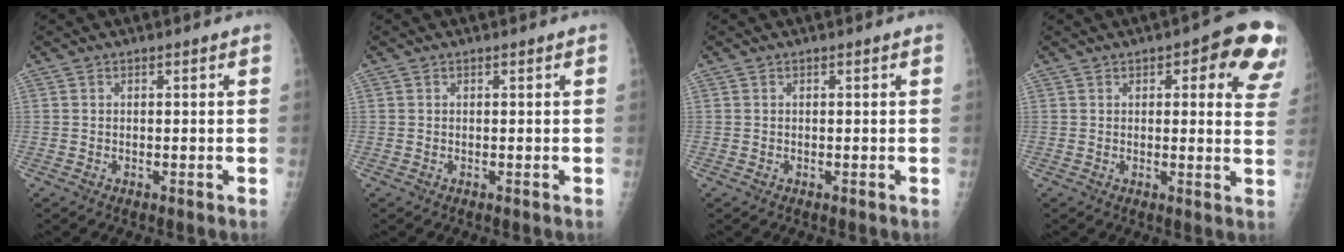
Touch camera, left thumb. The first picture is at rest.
{"total": 0.0}
{"total": 0.0}
{"total": 12.5, "force": [6.2, 4.8, 9.8], "torque": [-0.069, -0.021, 0.055]}